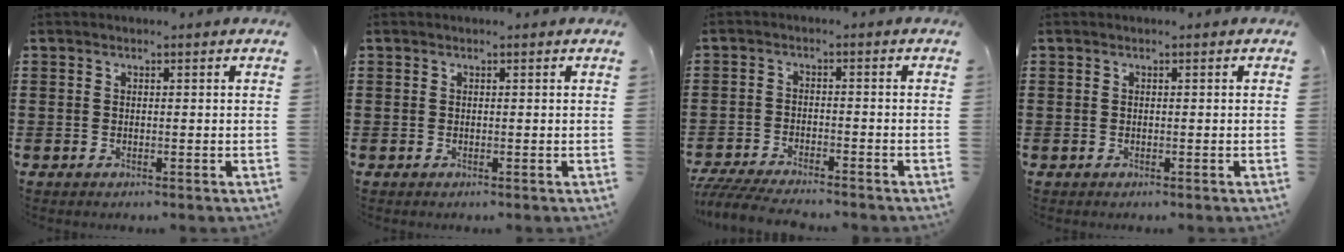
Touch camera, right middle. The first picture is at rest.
{"total": 0.0}
{"total": 4.8, "force": [-4.6, 0.4, 1.2], "torque": [-0.032, -0.007, -0.096]}
{"total": 0.0}